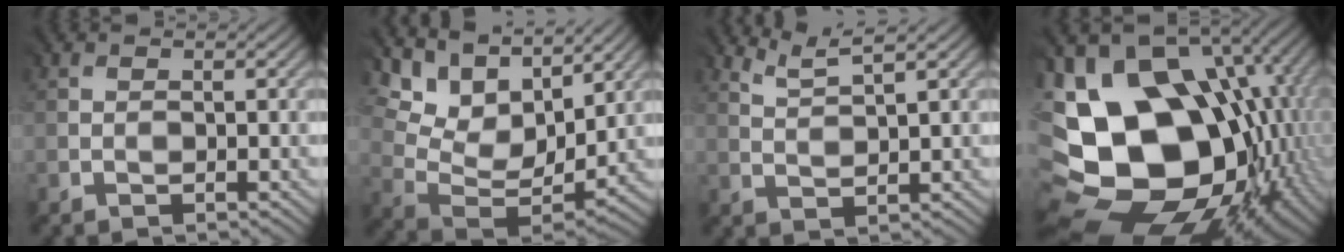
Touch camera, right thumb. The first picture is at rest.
{"total": 11.0, "force": [8.1, 5.2, 5.4], "torque": [-0.147, 0.024, 0.143]}
{"total": 2.7, "force": [2.6, -0.3, 1.0], "torque": [-0.023, 0.003, 0.061]}
{"total": 21.6, "force": [-0.9, 15.5, 15.0], "torque": [-0.293, -0.016, 0.000]}